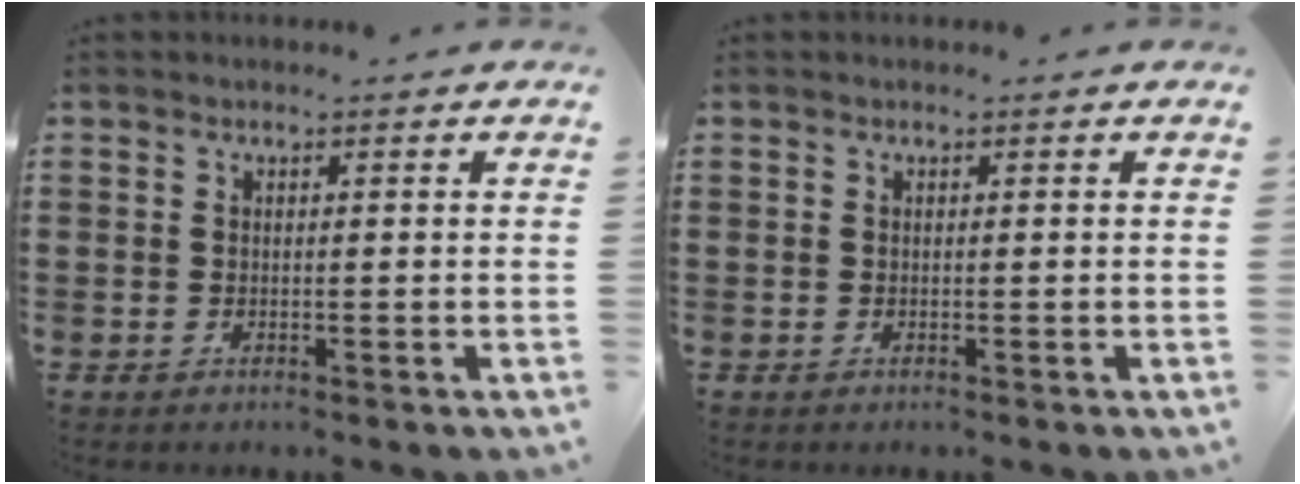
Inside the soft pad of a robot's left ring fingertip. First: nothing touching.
{"total": 0.0}